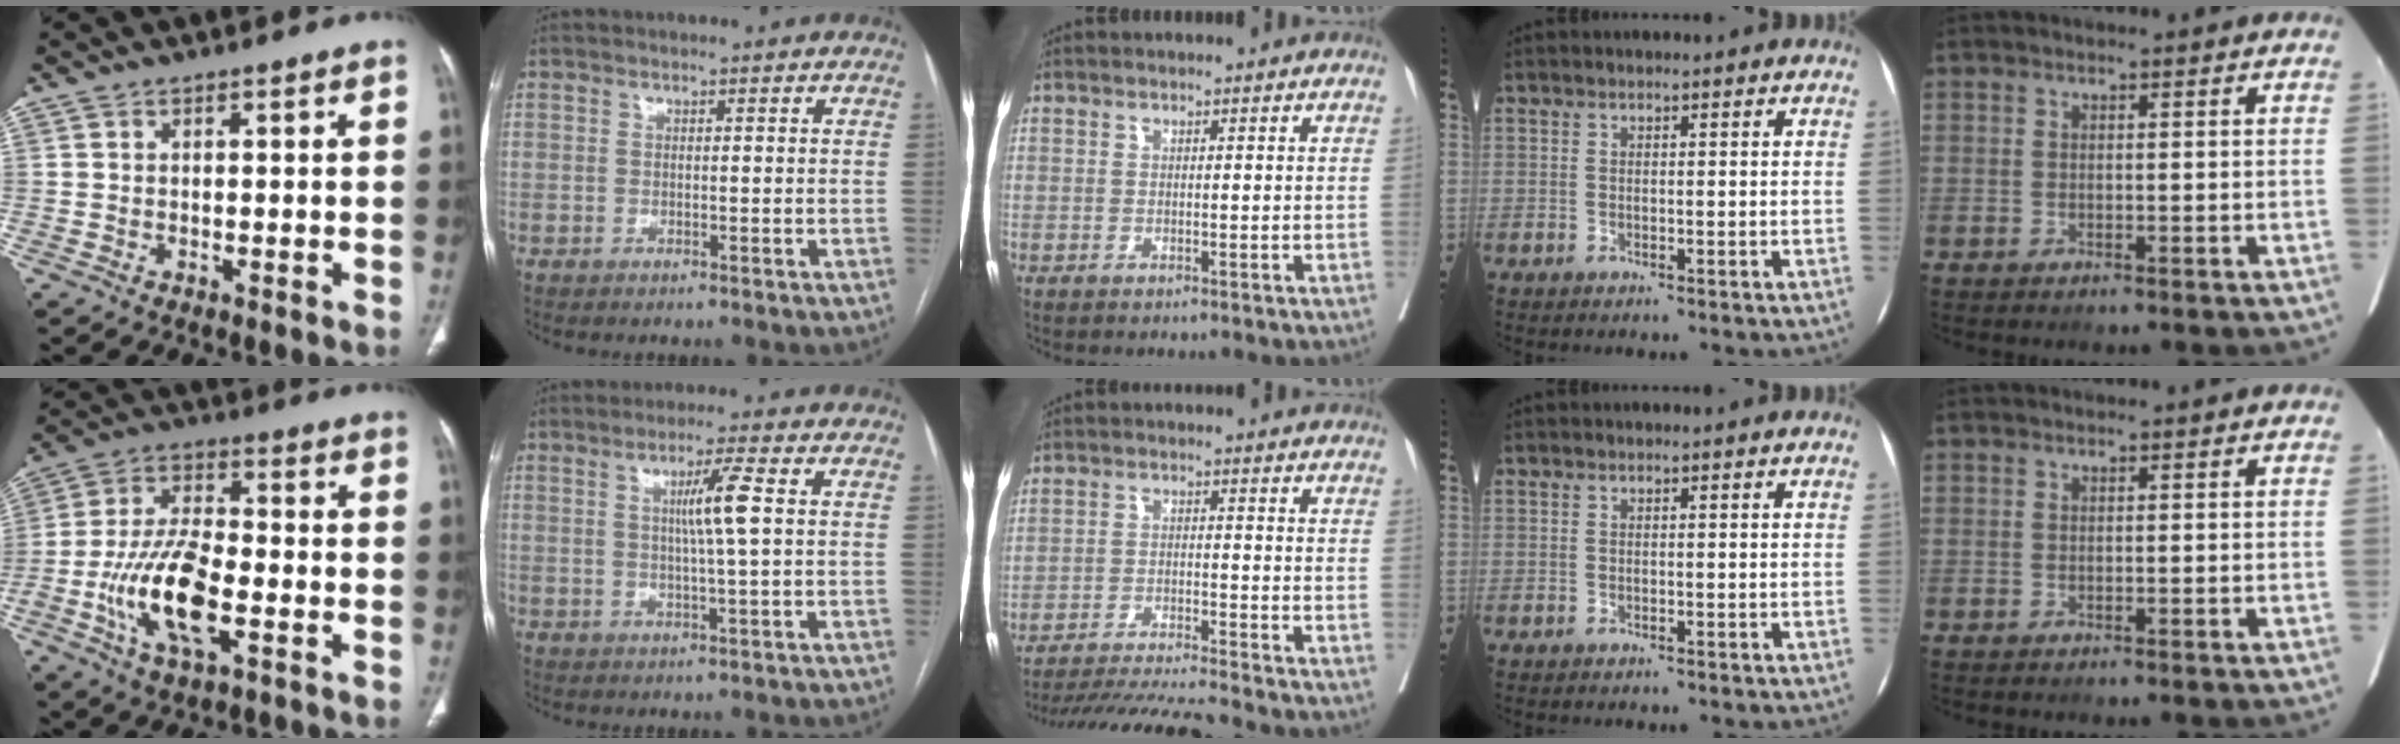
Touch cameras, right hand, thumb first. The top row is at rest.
{"thumb": {"total": 14.9, "force": [-4.7, 6.5, 12.6], "torque": [-0.242, 0.020, -0.086]}, "index": {"total": 5.6, "force": [1.1, -0.8, 5.4], "torque": [-0.096, -0.001, 0.020]}, "middle": {"total": 12.0, "force": [-11.3, -1.6, 3.7], "torque": [-0.048, -0.020, -0.185]}}